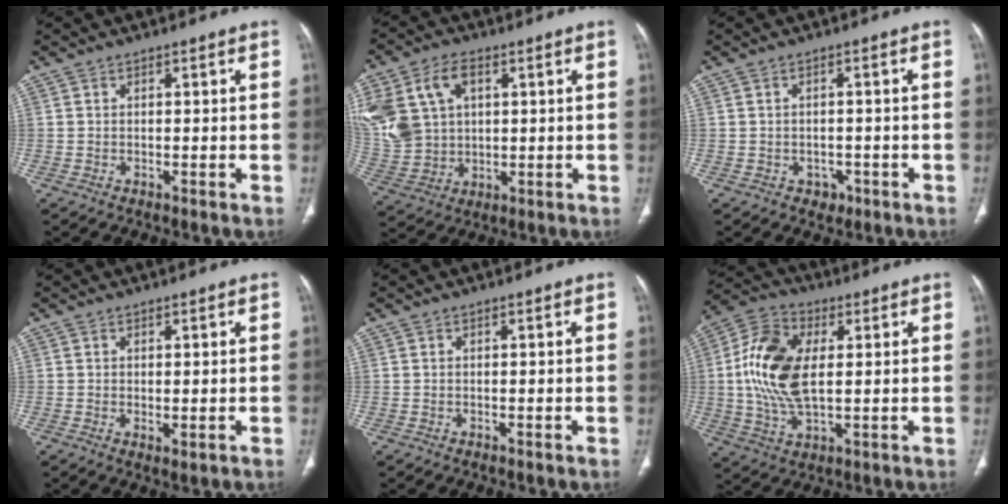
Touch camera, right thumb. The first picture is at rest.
{"total": 15.7, "force": [4.6, 11.3, 9.9], "torque": [-0.214, 0.006, 0.105]}
{"total": 2.5, "force": [-1.2, 2.0, 0.9], "torque": [-0.002, 0.007, -0.012]}
{"total": 1.5, "force": [-0.1, 0.6, 1.4], "torque": [-0.028, -0.009, 0.004]}
{"total": 0.0}
{"total": 15.3, "force": [1.9, 8.4, 12.6], "torque": [-0.254, 0.006, 0.033]}